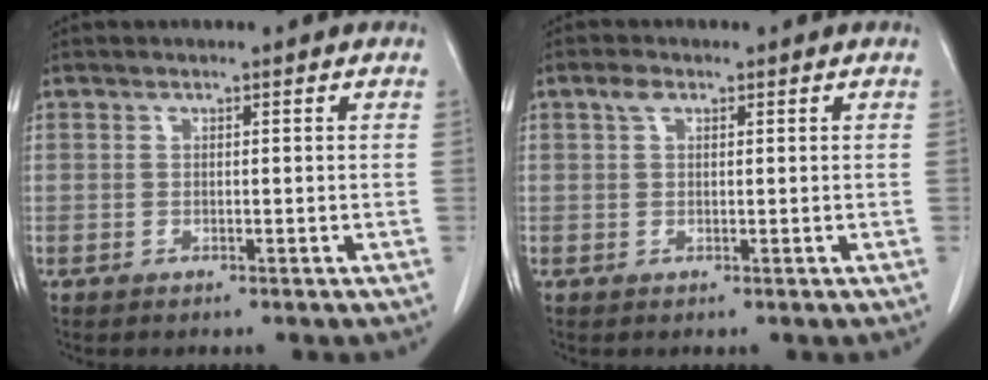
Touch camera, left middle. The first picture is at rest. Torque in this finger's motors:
{"motor_torque": [0.39, -0.27, -0.15, -0.01]}